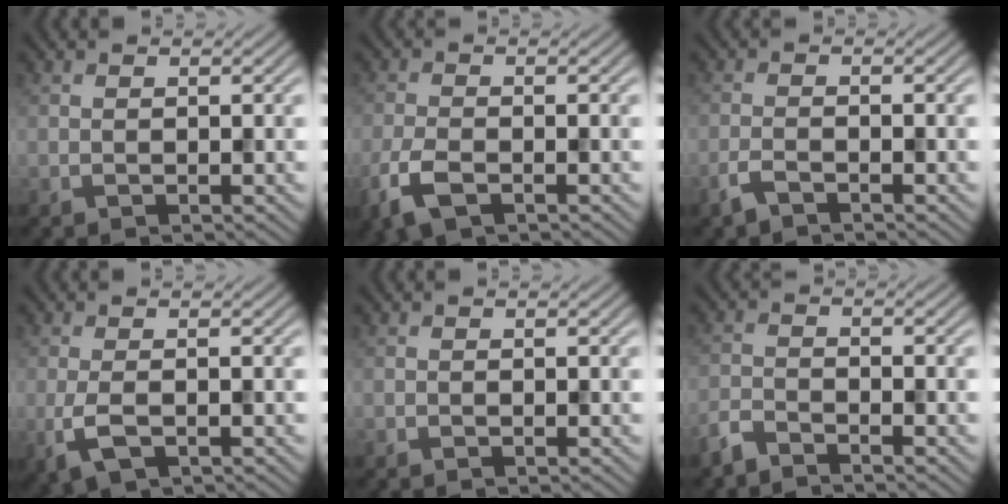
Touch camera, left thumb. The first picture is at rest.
{"total": 4.6, "force": [-2.6, 2.0, 3.3], "torque": [-0.082, -0.012, -0.057]}
{"total": 2.2, "force": [-1.7, 0.5, 1.3], "torque": [-0.033, -0.002, -0.040]}
{"total": 3.3, "force": [-1.1, 1.2, 2.9], "torque": [-0.072, -0.008, -0.024]}
{"total": 0.0}
{"total": 2.9, "force": [-2.7, 0.5, 1.1], "torque": [-0.027, -0.007, -0.066]}